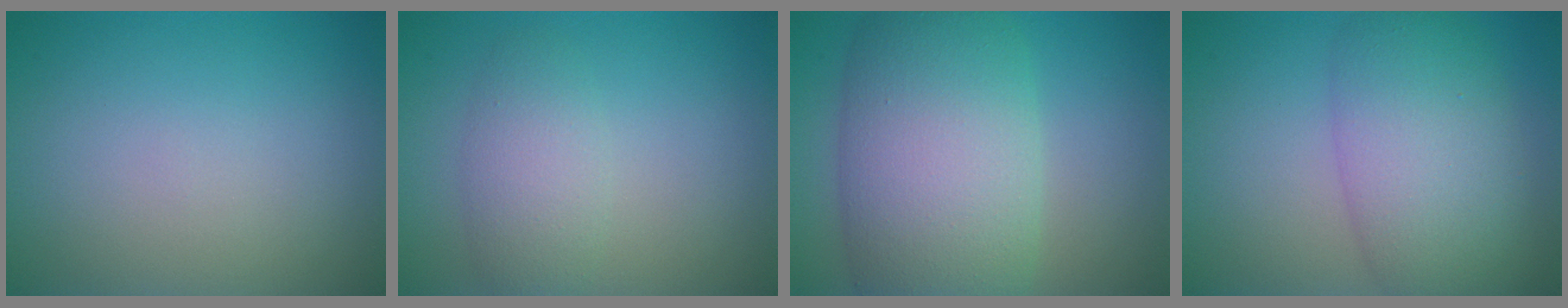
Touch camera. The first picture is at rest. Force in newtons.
{"total": 3.0, "press": 3.0, "slide": 0.1}
{"total": 11.3, "press": 11.3, "slide": 0.6}
{"total": 7.7, "press": 7.7, "slide": 0.4}